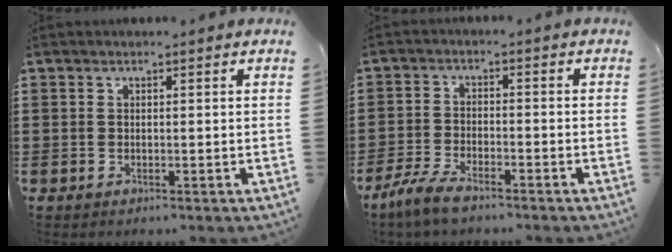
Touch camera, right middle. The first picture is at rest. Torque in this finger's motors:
{"motor_torque": [2.14, 0.00, 0.32, 0.13]}